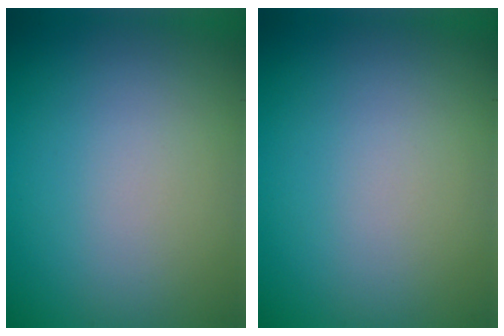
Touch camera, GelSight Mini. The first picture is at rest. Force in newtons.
{"total": 0.0}